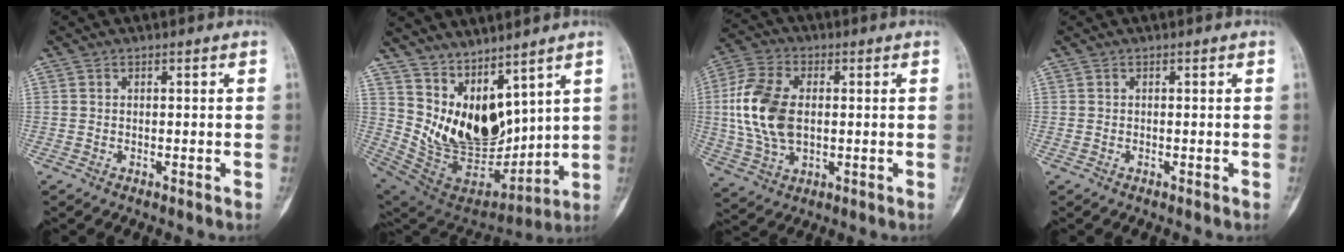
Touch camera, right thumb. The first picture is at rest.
{"total": 16.6, "force": [8.7, 8.3, 11.5], "torque": [-0.158, -0.065, 0.199]}
{"total": 14.1, "force": [0.9, 8.7, 11.1], "torque": [-0.231, 0.006, 0.018]}
{"total": 0.0}